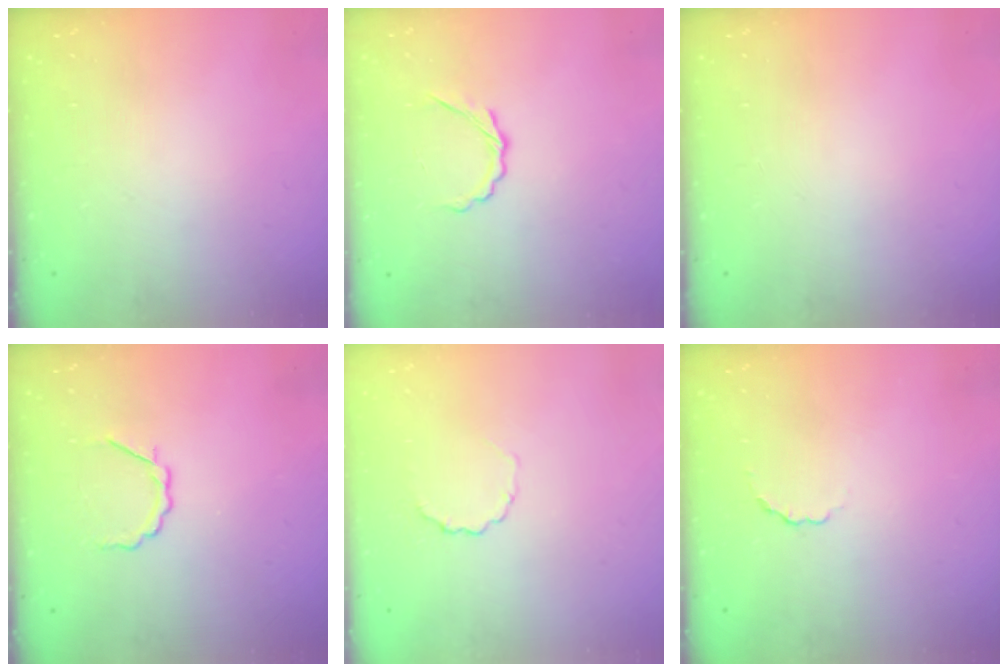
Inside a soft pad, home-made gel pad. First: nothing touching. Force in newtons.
{"total": 3.5, "press": 3.3, "slide": 1.2}
{"total": 0.0}
{"total": 3.6, "press": 3.4, "slide": 1.2}
{"total": 2.6, "press": 2.3, "slide": 1.0}
{"total": 2.5, "press": 2.3, "slide": 0.9}